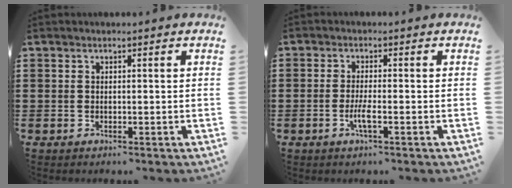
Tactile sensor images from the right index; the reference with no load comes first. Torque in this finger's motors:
{"motor_torque": [2.13, 0.01, 0.68, 0.04]}